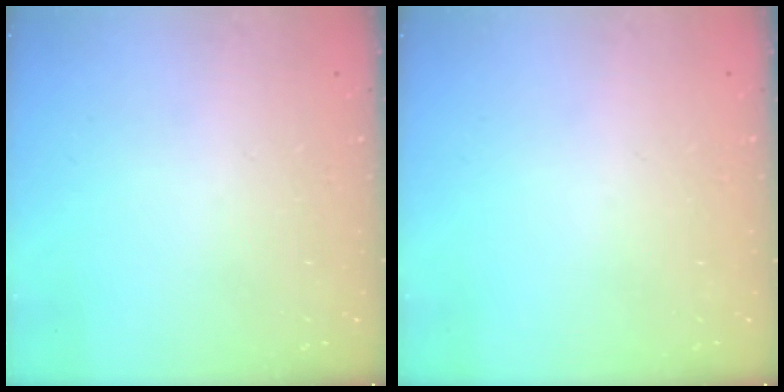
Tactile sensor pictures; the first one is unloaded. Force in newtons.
{"total": 0.0}